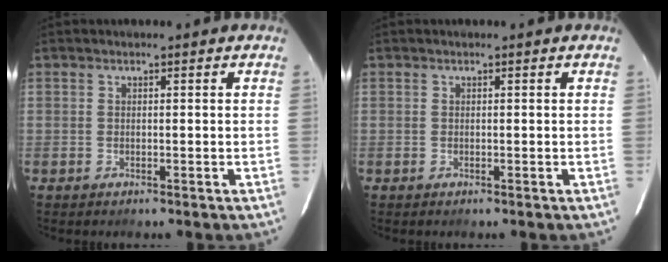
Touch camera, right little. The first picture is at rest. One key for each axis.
{"total": 0.0}